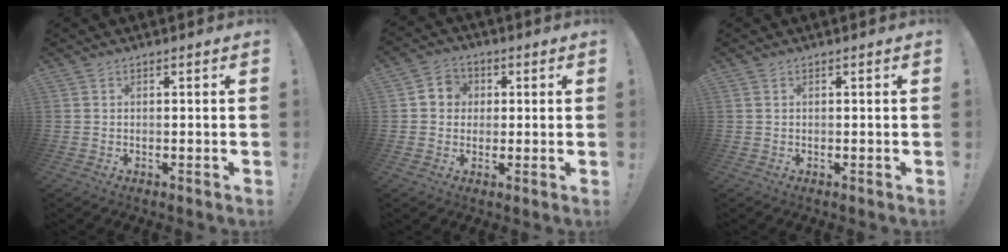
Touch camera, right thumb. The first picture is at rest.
{"total": 5.8, "force": [0.6, 5.5, 1.6], "torque": [-0.029, 0.009, 0.014]}
{"total": 0.0}